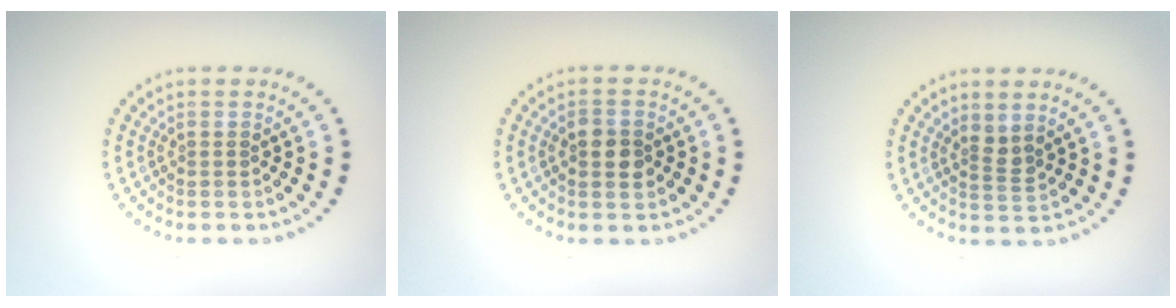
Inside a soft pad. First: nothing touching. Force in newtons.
{"total": 2.6, "press": 2.6, "slide": 0.1}
{"total": 1.6, "press": 1.2, "slide": 1.1}